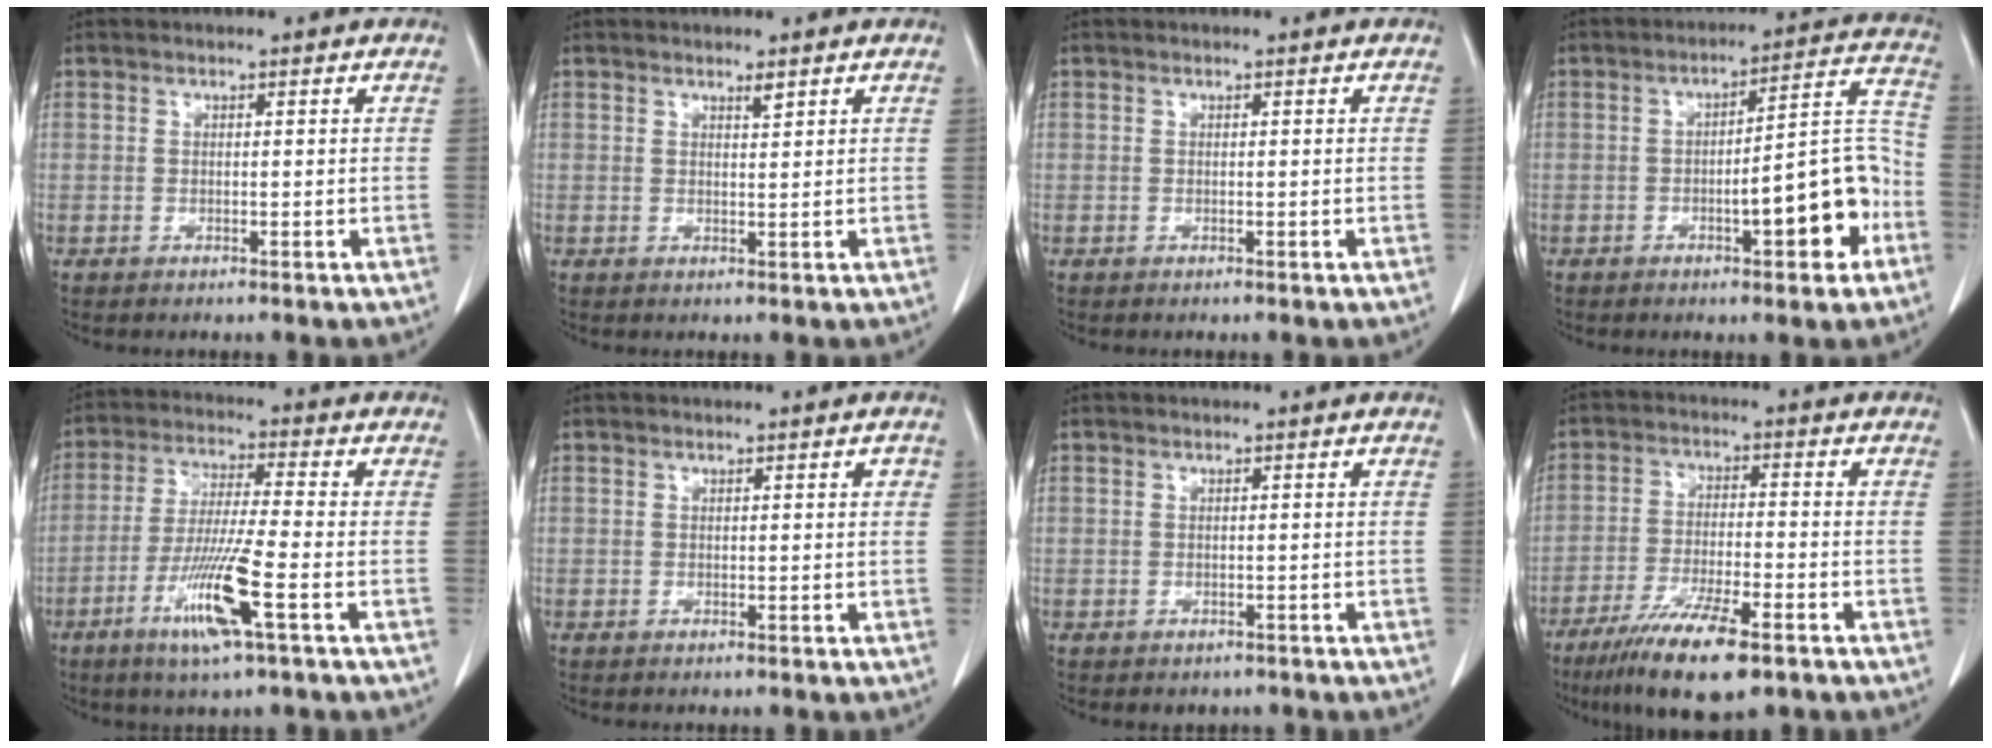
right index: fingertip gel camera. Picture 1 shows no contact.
{"total": 1.1, "force": [0.9, 0.1, 0.7], "torque": [-0.014, -0.006, 0.015]}
{"total": 0.0}
{"total": 12.0, "force": [-4.2, 2.3, 11.0], "torque": [-0.144, 0.031, -0.056]}
{"total": 10.8, "force": [-4.6, -0.2, 9.8], "torque": [-0.194, -0.020, -0.091]}
{"total": 0.8, "force": [0.2, 0.3, 0.7], "torque": [-0.008, 0.002, 0.001]}
{"total": 1.6, "force": [-1.2, 1.1, 0.1], "torque": [-0.006, 0.002, -0.014]}
{"total": 11.8, "force": [-7.8, 1.8, 8.6], "torque": [-0.152, -0.026, -0.129]}